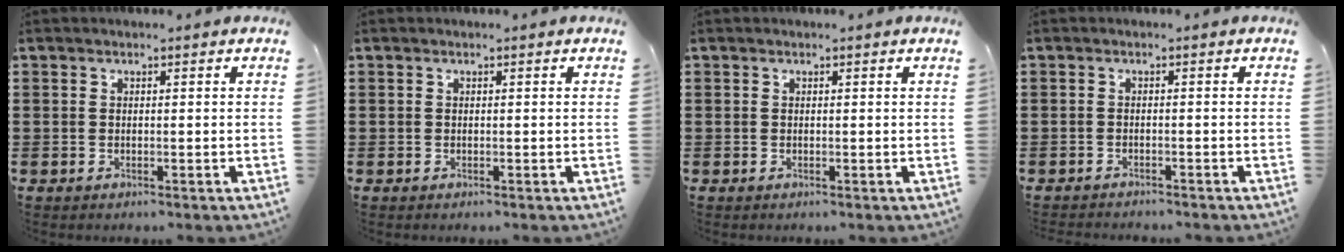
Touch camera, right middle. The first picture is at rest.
{"total": 0.0}
{"total": 0.0}
{"total": 1.0, "force": [-1.0, -0.1, 0.0], "torque": [-0.003, 0.000, -0.020]}